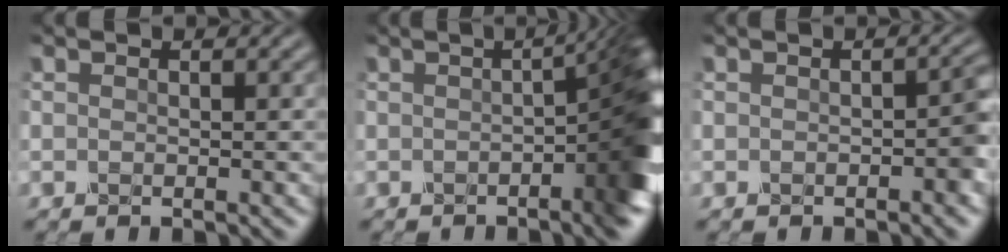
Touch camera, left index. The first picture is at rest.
{"total": 9.4, "force": [-1.2, 2.9, 8.8], "torque": [-0.069, -0.002, -0.014]}
{"total": 1.8, "force": [-0.4, 0.8, 1.6], "torque": [-0.020, 0.004, -0.005]}